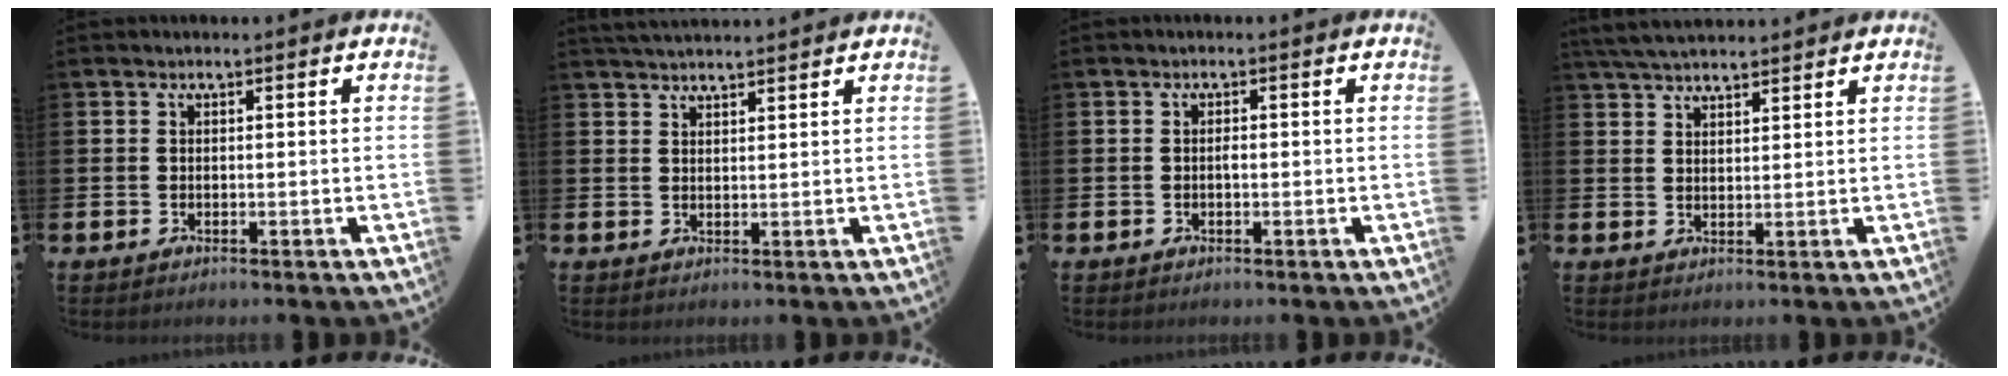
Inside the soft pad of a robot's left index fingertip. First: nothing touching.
{"total": 2.9, "force": [2.9, 0.1, 0.4], "torque": [-0.012, -0.008, 0.053]}
{"total": 0.7, "force": [-0.2, 0.3, 0.6], "torque": [-0.018, 0.002, -0.002]}
{"total": 4.6, "force": [4.3, 0.7, 1.3], "torque": [-0.035, -0.012, 0.081]}